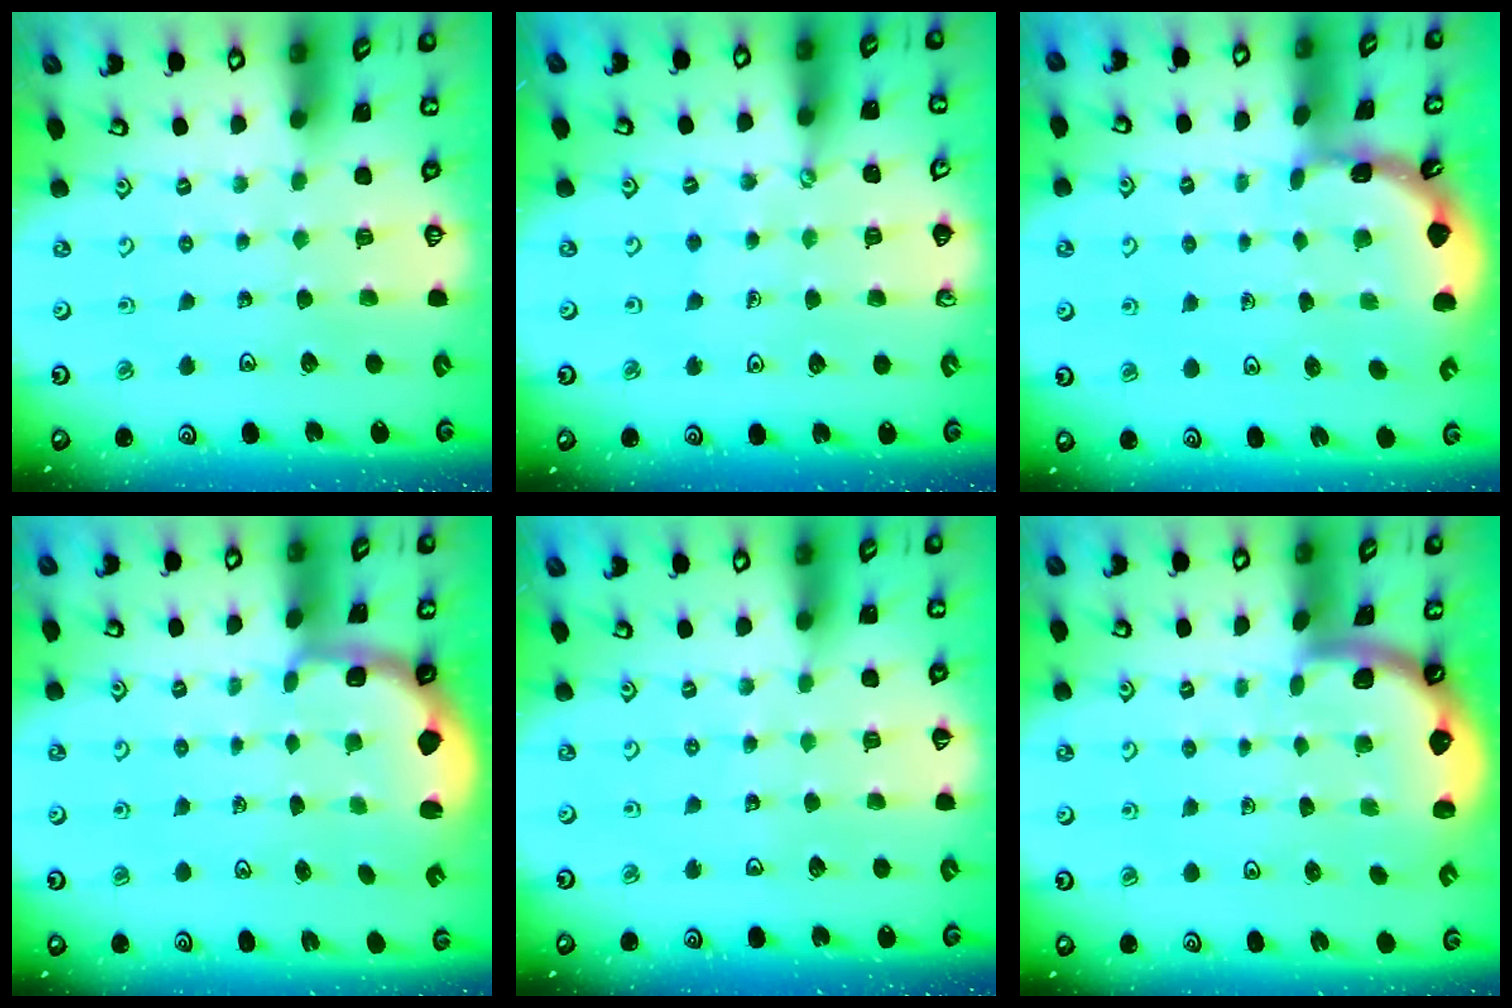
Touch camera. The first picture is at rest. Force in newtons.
{"total": 1.1, "press": 1.1, "slide": 0.1}
{"total": 1.8, "press": 1.8, "slide": 0.1}
{"total": 2.2, "press": 1.5, "slide": 1.6}
{"total": 3.8, "press": 3.8, "slide": 0.5}
{"total": 1.2, "press": 1.2, "slide": 0.1}